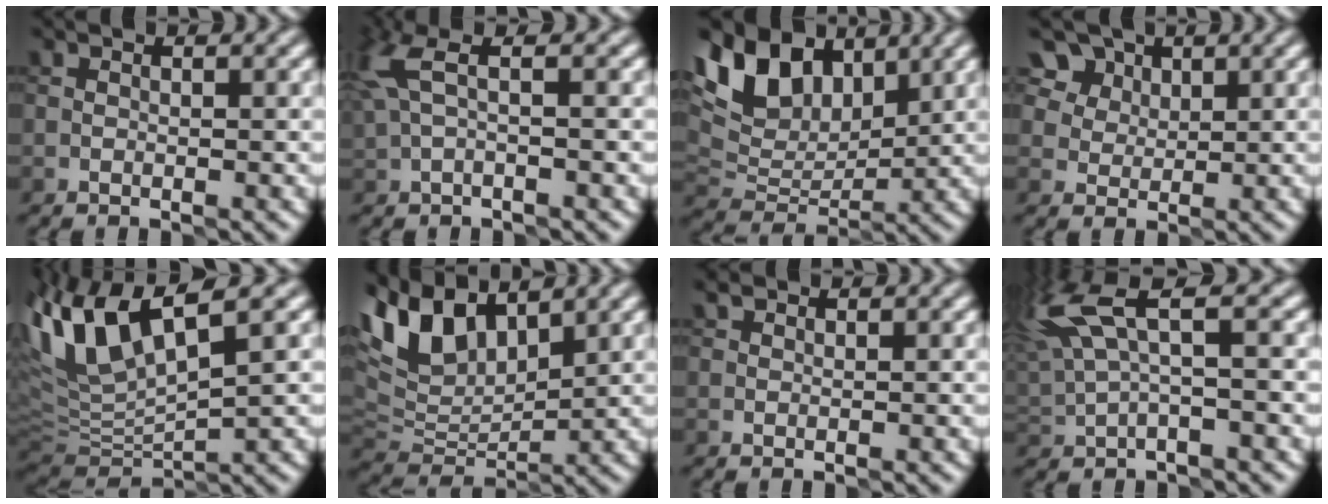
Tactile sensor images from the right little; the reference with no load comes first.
{"total": 3.4, "force": [1.2, 0.8, 3.1], "torque": [-0.082, 0.010, 0.020]}
{"total": 9.7, "force": [5.3, 5.5, 6.1], "torque": [-0.136, 0.010, 0.088]}
{"total": 9.1, "force": [5.5, 6.2, 3.7], "torque": [-0.090, 0.010, 0.095]}
{"total": 10.5, "force": [5.1, 3.1, 8.7], "torque": [-0.196, 0.019, 0.099]}
{"total": 8.7, "force": [5.1, 4.6, 5.2], "torque": [-0.127, 0.010, 0.094]}
{"total": 1.0, "force": [0.8, 0.4, 0.3], "torque": [-0.007, 0.004, 0.015]}
{"total": 6.7, "force": [3.2, 1.6, 5.6], "torque": [-0.140, 0.019, 0.062]}